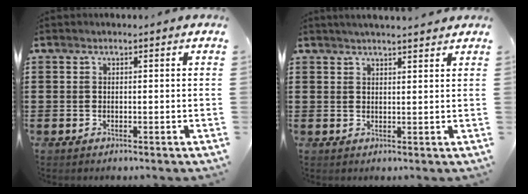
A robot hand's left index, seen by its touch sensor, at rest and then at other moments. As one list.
[{"total": 2.0, "force": [2.0, 0.0, 0.5], "torque": [-0.014, -0.001, 0.037]}]